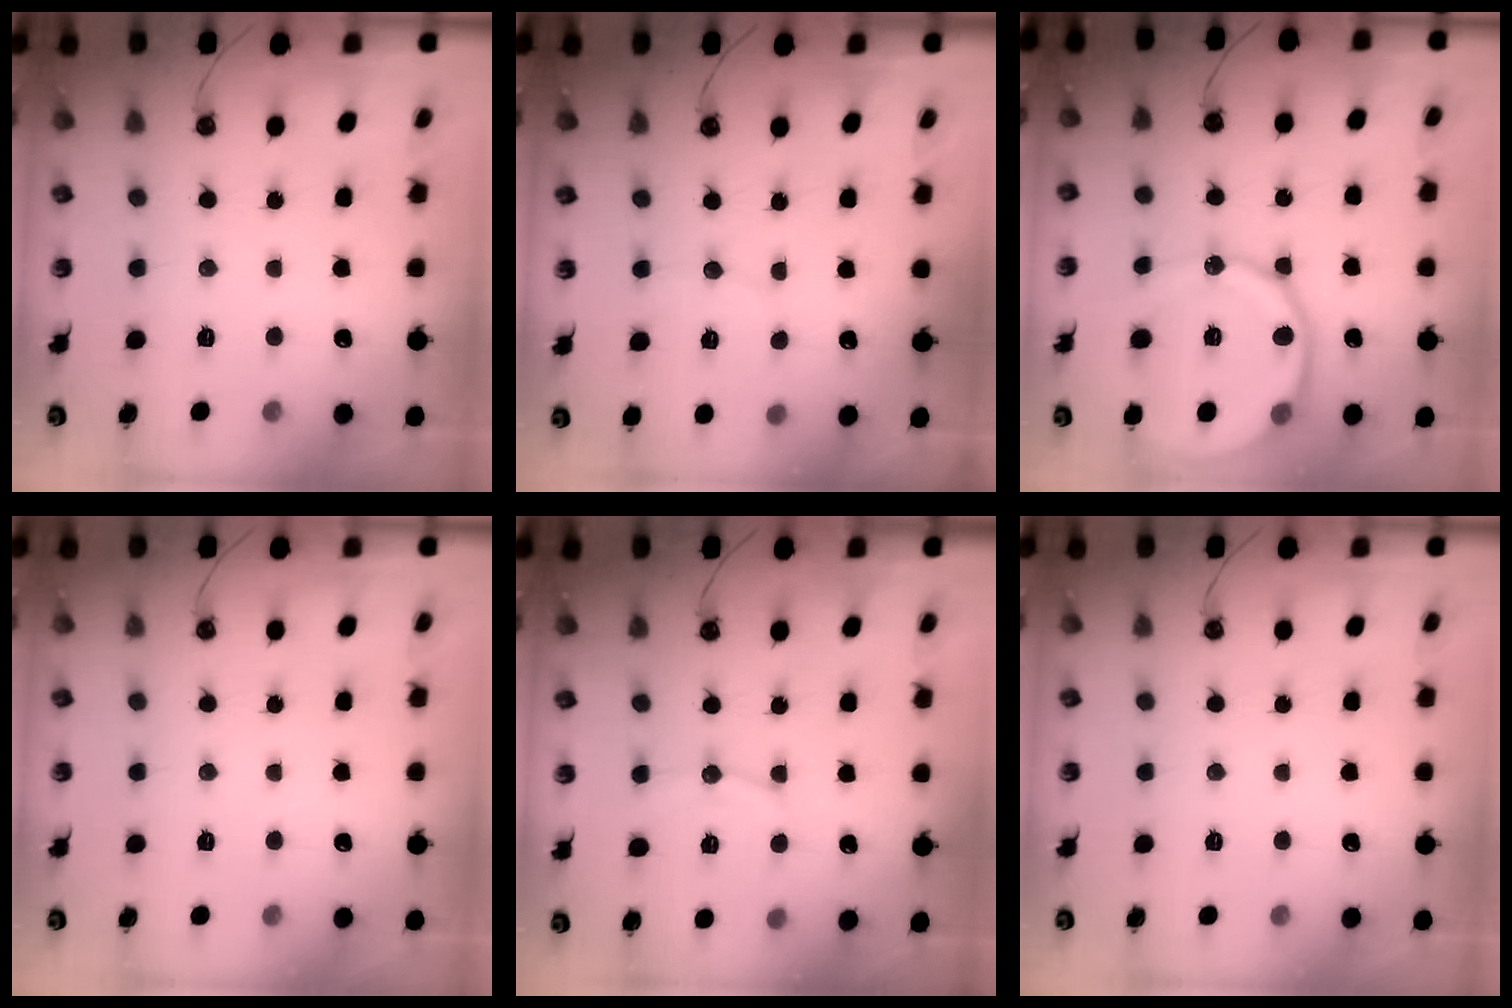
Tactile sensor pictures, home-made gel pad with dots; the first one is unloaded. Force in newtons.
{"total": 5.1, "press": 5.1, "slide": 0.4}
{"total": 16.1, "press": 16.1, "slide": 1.5}
{"total": 0.0}
{"total": 8.1, "press": 8.1, "slide": 0.8}
{"total": 0.0}